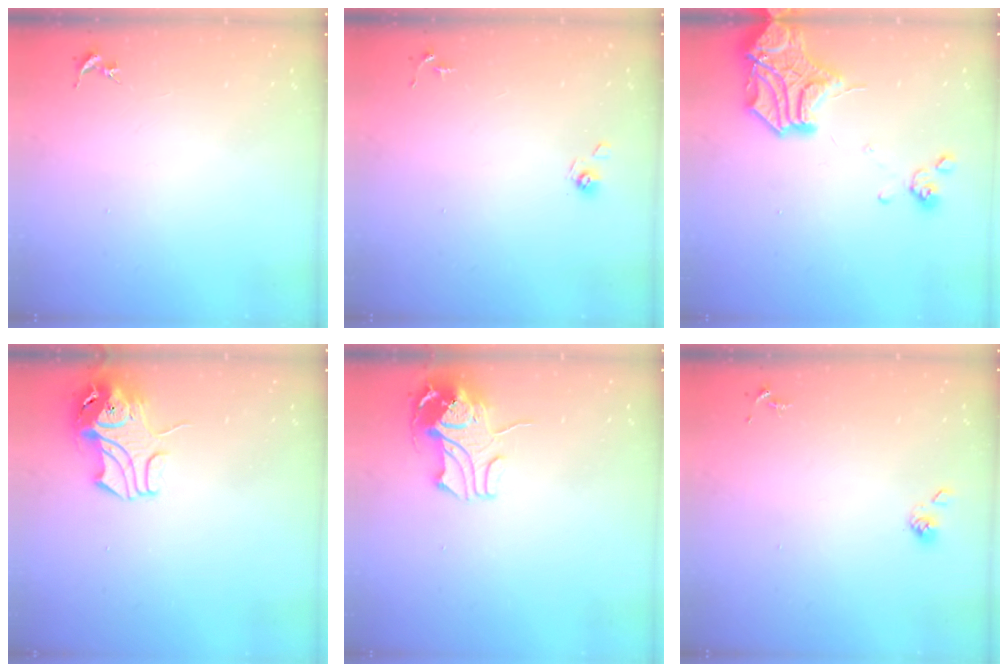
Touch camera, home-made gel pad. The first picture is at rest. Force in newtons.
{"total": 5.4, "press": 5.2, "slide": 1.4}
{"total": 19.9, "press": 19.8, "slide": 2.6}
{"total": 9.1, "press": 9.0, "slide": 1.4}
{"total": 10.9, "press": 10.9, "slide": 1.1}
{"total": 4.2, "press": 4.0, "slide": 1.1}